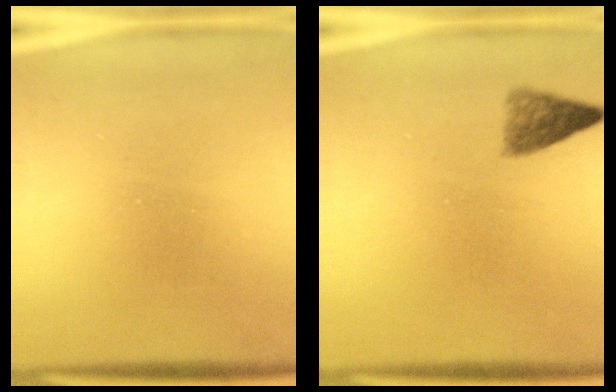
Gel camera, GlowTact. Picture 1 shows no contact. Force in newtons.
{"total": 2.9}